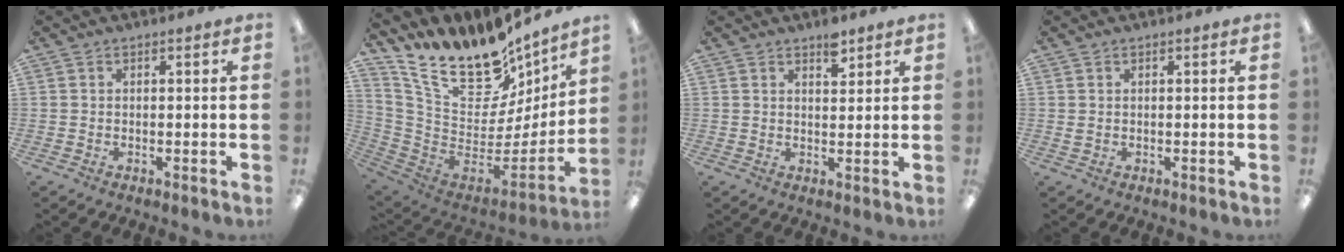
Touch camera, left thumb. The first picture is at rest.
{"total": 19.7, "force": [15.2, 8.7, 8.9], "torque": [-0.154, -0.129, 0.272]}
{"total": 4.7, "force": [3.3, 2.2, 2.5], "torque": [-0.015, -0.022, 0.051]}
{"total": 0.9, "force": [0.3, 0.5, 0.6], "torque": [-0.013, 0.004, 0.005]}